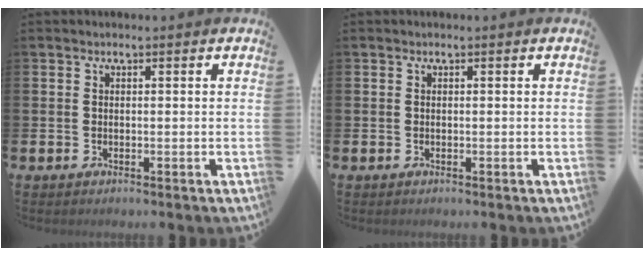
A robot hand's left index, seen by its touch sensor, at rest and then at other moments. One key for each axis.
{"total": 0.0}